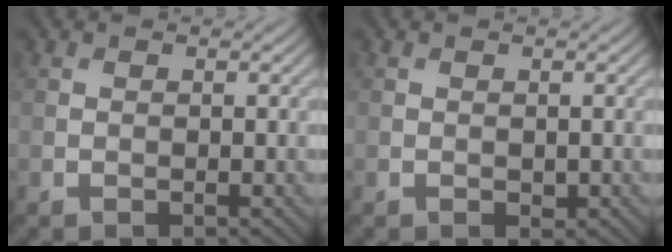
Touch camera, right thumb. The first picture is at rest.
{"total": 0.7, "force": [-0.1, 0.4, 0.5], "torque": [-0.006, -0.004, 0.000]}